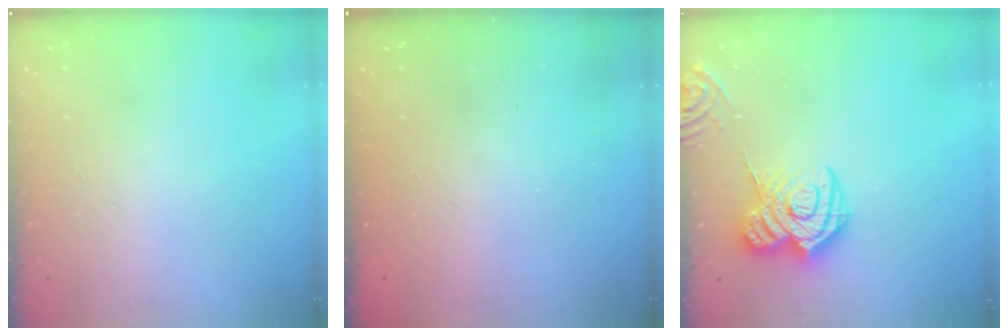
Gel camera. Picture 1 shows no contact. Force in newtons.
{"total": 2.3, "press": 2.2, "slide": 0.7}
{"total": 16.0, "press": 15.9, "slide": 1.7}